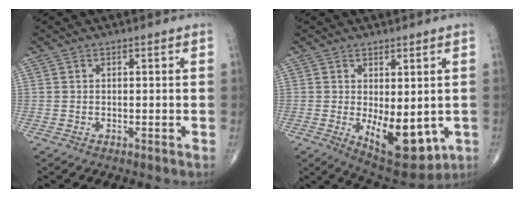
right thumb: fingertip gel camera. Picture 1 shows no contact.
{"total": 11.8, "force": [-2.0, 5.6, 10.2], "torque": [-0.122, -0.020, -0.007]}